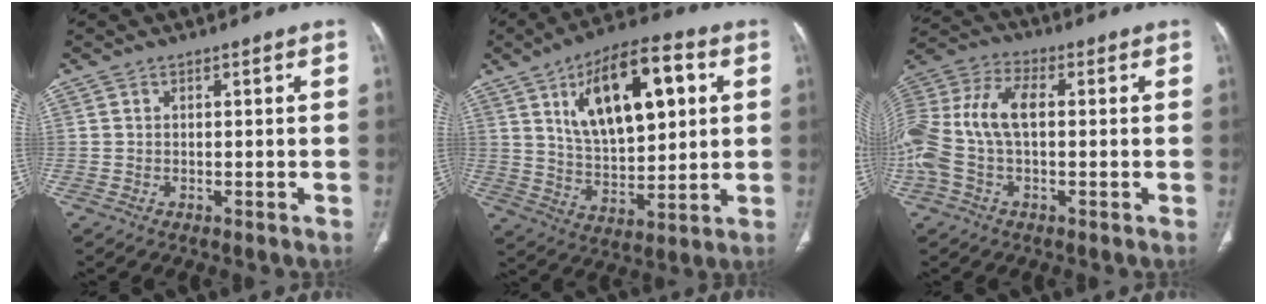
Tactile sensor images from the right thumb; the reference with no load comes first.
{"total": 19.0, "force": [6.4, 8.8, 15.6], "torque": [-0.220, -0.007, 0.112]}
{"total": 15.6, "force": [0.0, 8.9, 12.8], "torque": [-0.299, 0.033, -0.001]}